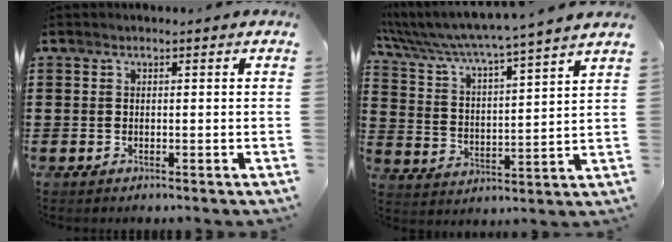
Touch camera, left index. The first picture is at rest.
{"total": 5.0, "force": [4.5, -1.2, 1.7], "torque": [-0.057, -0.043, 0.067]}